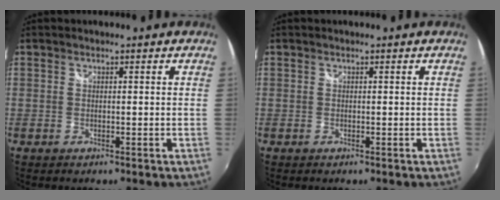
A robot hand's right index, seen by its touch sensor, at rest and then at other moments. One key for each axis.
{"total": 0.0}